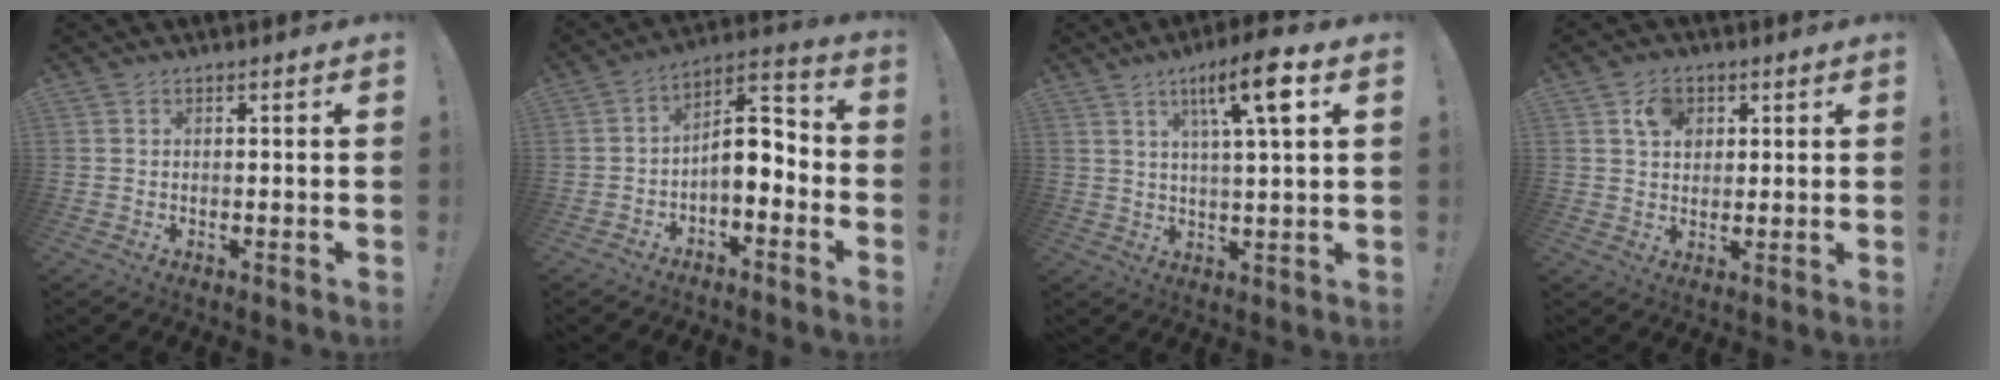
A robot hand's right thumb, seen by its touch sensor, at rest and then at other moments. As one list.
[{"total": 8.6, "force": [-2.2, 5.0, 6.6], "torque": [-0.107, 0.013, -0.035]}, {"total": 11.2, "force": [4.8, 1.6, 10.0], "torque": [-0.164, -0.010, 0.070]}, {"total": 6.7, "force": [2.9, 5.0, 3.3], "torque": [-0.051, 0.000, 0.054]}]